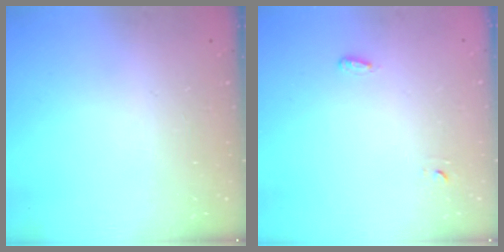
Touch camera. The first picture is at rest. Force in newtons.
{"total": 2.8, "press": 2.7, "slide": 0.6}